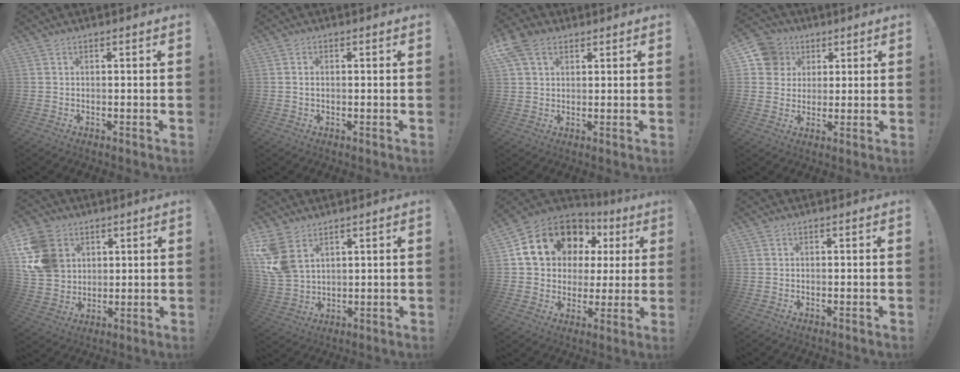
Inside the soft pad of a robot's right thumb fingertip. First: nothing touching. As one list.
[{"total": 1.0, "force": [0.0, 0.8, 0.6], "torque": [-0.016, 0.005, 0.000]}, {"total": 8.1, "force": [3.8, 5.7, 4.3], "torque": [-0.077, 0.002, 0.079]}, {"total": 10.3, "force": [3.7, 9.3, 2.3], "torque": [-0.028, -0.014, 0.077]}, {"total": 14.8, "force": [4.6, 12.4, 6.7], "torque": [-0.126, -0.017, 0.096]}, {"total": 10.3, "force": [5.2, 6.7, 6.0], "torque": [-0.126, -0.024, 0.105]}, {"total": 17.4, "force": [8.3, 12.5, 8.7], "torque": [-0.145, -0.035, 0.173]}, {"total": 0.0}]